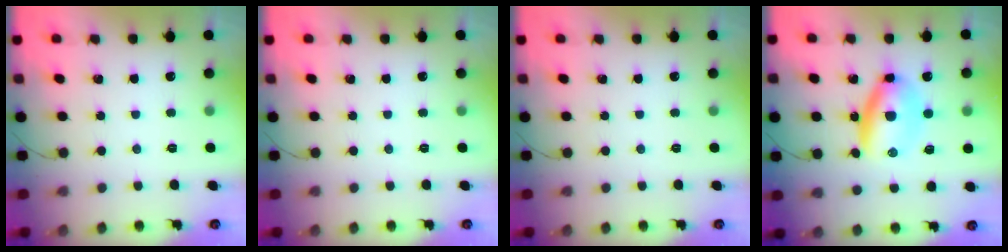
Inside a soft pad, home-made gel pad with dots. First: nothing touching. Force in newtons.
{"total": 0.0}
{"total": 0.0}
{"total": 7.5, "press": 7.2, "slide": 2.1}